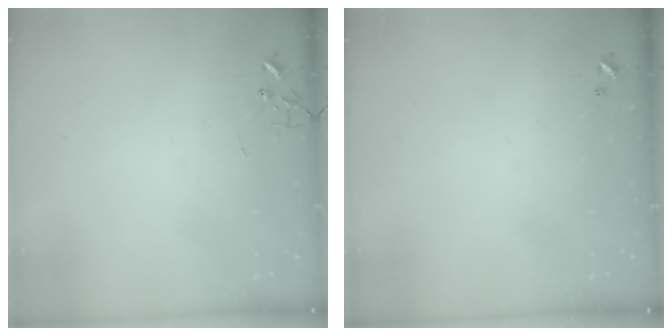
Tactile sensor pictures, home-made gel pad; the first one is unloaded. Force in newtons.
{"total": 0.0}